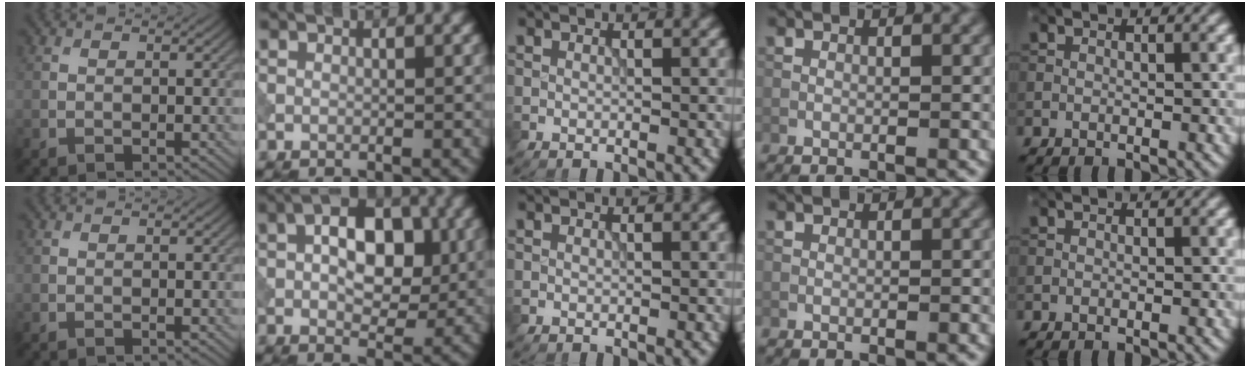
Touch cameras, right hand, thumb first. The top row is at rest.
{"index": {"total": 6.9, "force": [1.0, 4.1, 5.4], "torque": [-0.072, 0.006, 0.009]}}